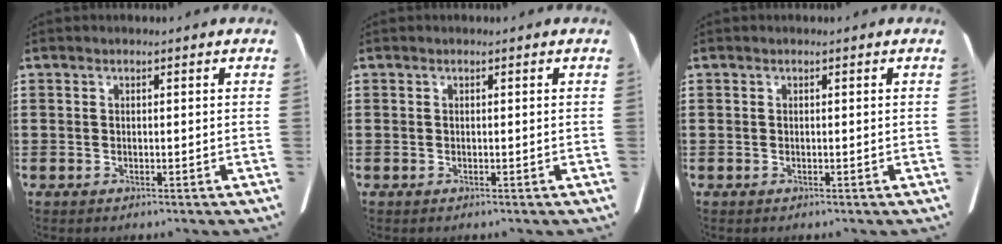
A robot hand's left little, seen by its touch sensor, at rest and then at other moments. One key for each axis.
{"total": 0.0}
{"total": 0.0}